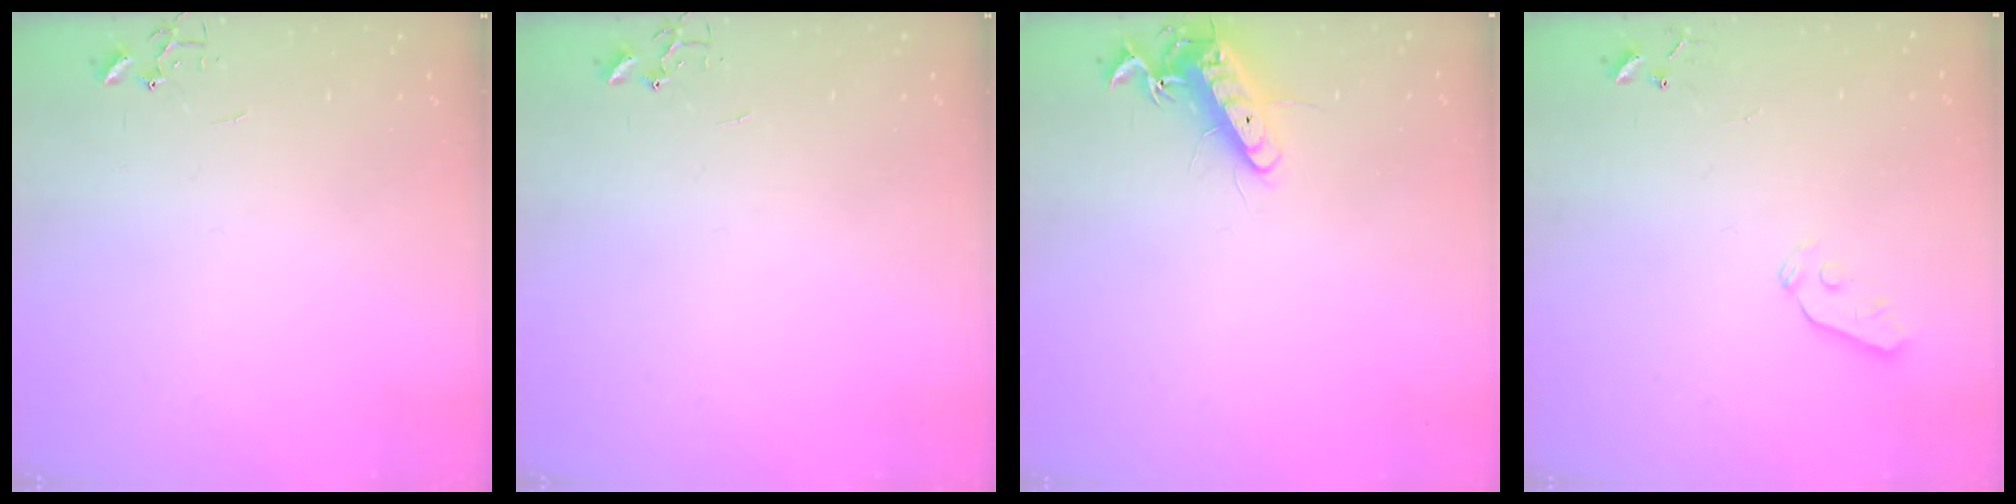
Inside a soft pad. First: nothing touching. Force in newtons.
{"total": 0.0}
{"total": 12.7, "press": 12.6, "slide": 1.5}
{"total": 3.6, "press": 3.5, "slide": 0.7}